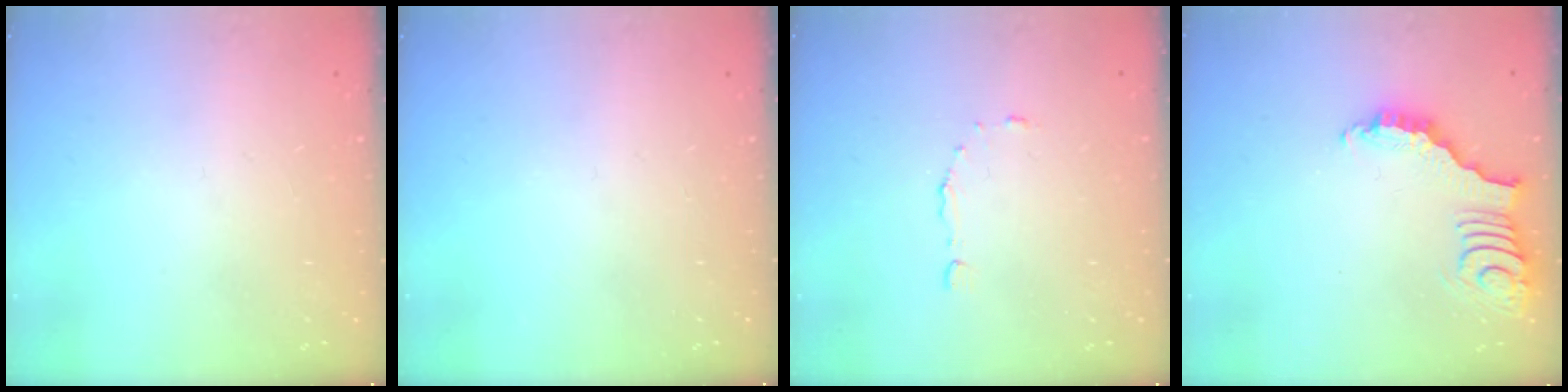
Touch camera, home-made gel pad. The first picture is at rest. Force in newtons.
{"total": 0.0}
{"total": 4.0, "press": 3.9, "slide": 0.3}
{"total": 3.8, "press": 3.8, "slide": 0.5}